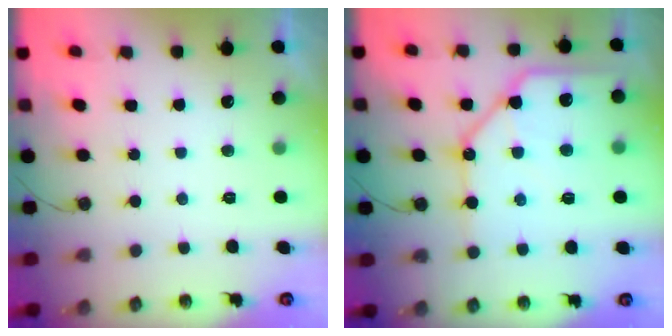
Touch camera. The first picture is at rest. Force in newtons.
{"total": 14.2, "press": 14.1, "slide": 1.9}